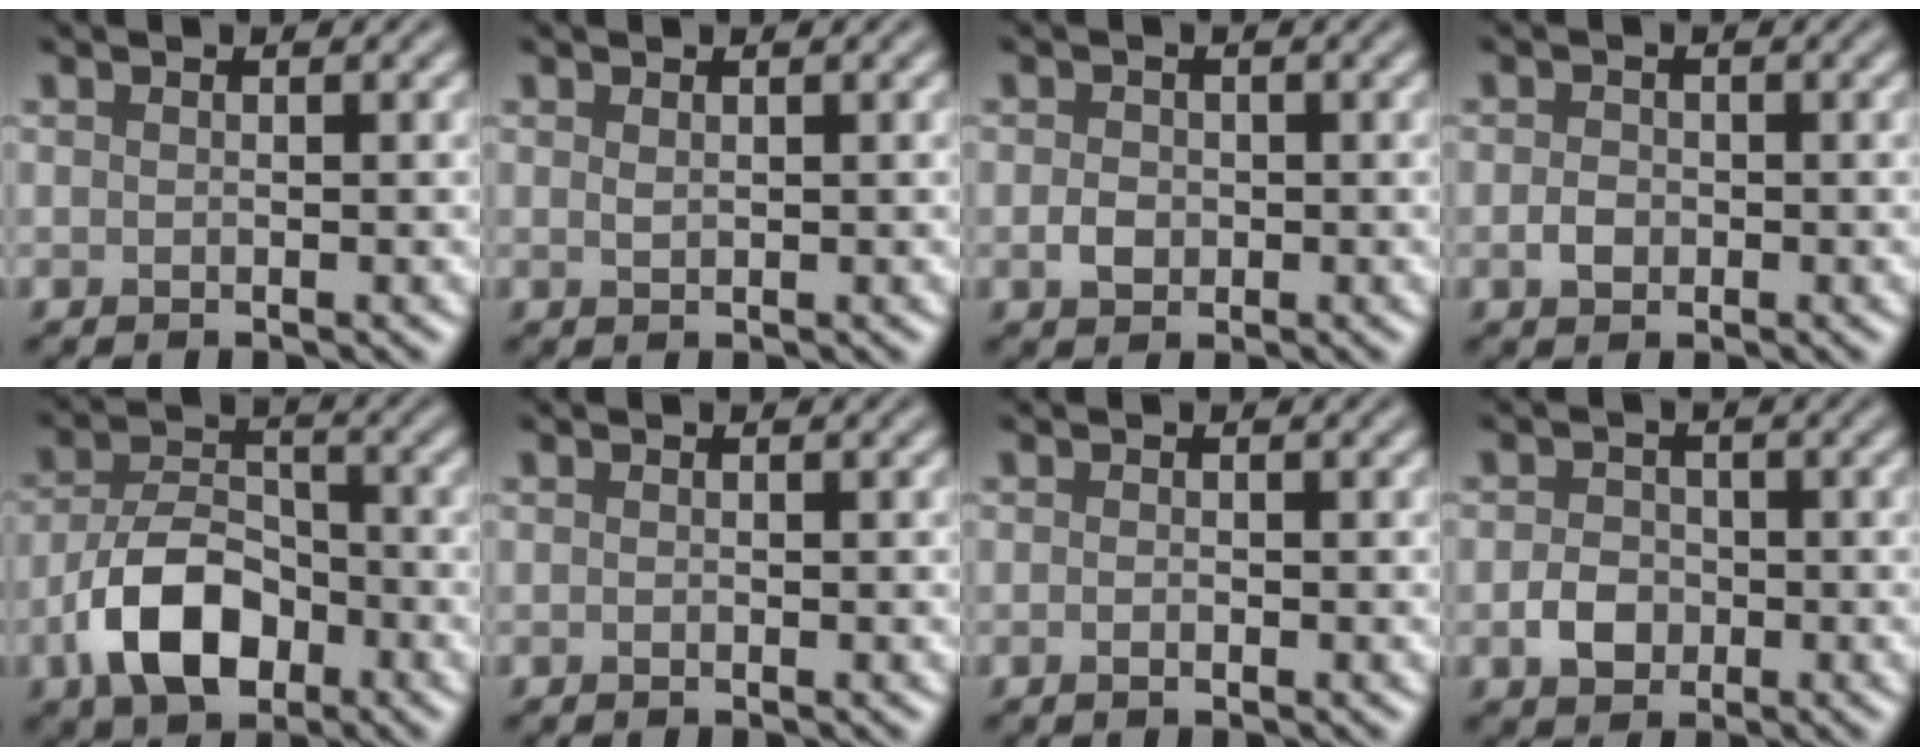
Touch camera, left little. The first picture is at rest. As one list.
[{"total": 0.6, "force": [0.4, 0.2, 0.4], "torque": [-0.011, -0.001, 0.009]}, {"total": 1.7, "force": [-0.3, 1.4, 0.9], "torque": [-0.016, 0.000, -0.010]}, {"total": 1.5, "force": [-0.4, 1.2, 0.9], "torque": [-0.017, 0.000, -0.012]}, {"total": 7.0, "force": [-3.2, 4.1, 4.7], "torque": [-0.083, 0.001, -0.063]}, {"total": 0.0}, {"total": 0.6, "force": [-0.2, 0.2, 0.5], "torque": [-0.009, -0.002, -0.004]}, {"total": 2.5, "force": [-0.7, 2.1, 1.3], "torque": [-0.019, 0.001, -0.020]}]